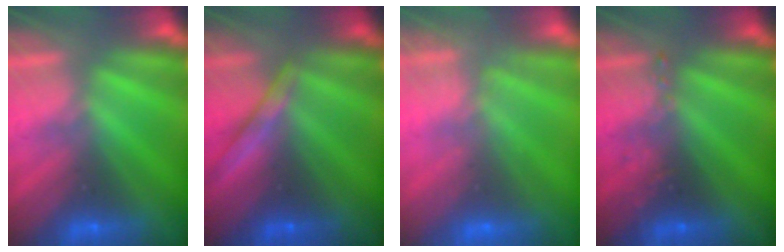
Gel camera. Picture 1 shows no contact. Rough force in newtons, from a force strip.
{"total": 2.2}
{"total": 9.2}
{"total": 2.5}